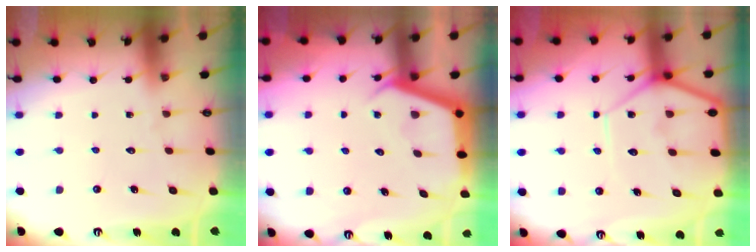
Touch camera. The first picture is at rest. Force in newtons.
{"total": 3.8, "press": 3.8, "slide": 0.3}
{"total": 11.5, "press": 11.4, "slide": 0.9}